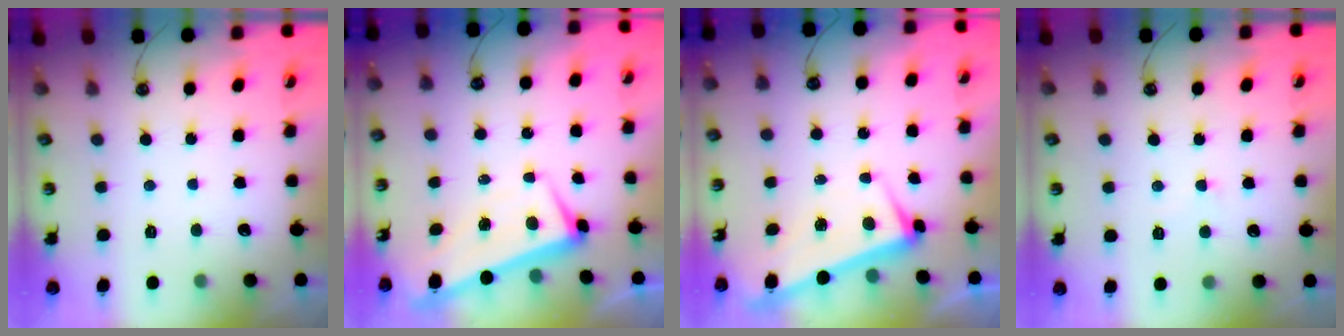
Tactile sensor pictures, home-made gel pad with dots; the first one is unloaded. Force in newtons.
{"total": 1.9, "press": 1.0, "slide": 1.6}
{"total": 3.2, "press": 3.0, "slide": 0.9}
{"total": 2.7, "press": 2.7, "slide": 0.5}